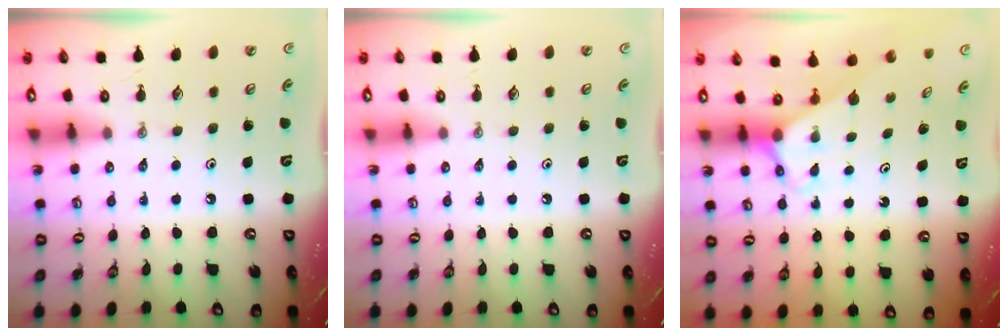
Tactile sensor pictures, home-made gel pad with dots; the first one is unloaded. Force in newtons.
{"total": 0.0}
{"total": 2.6, "press": 2.6, "slide": 0.2}